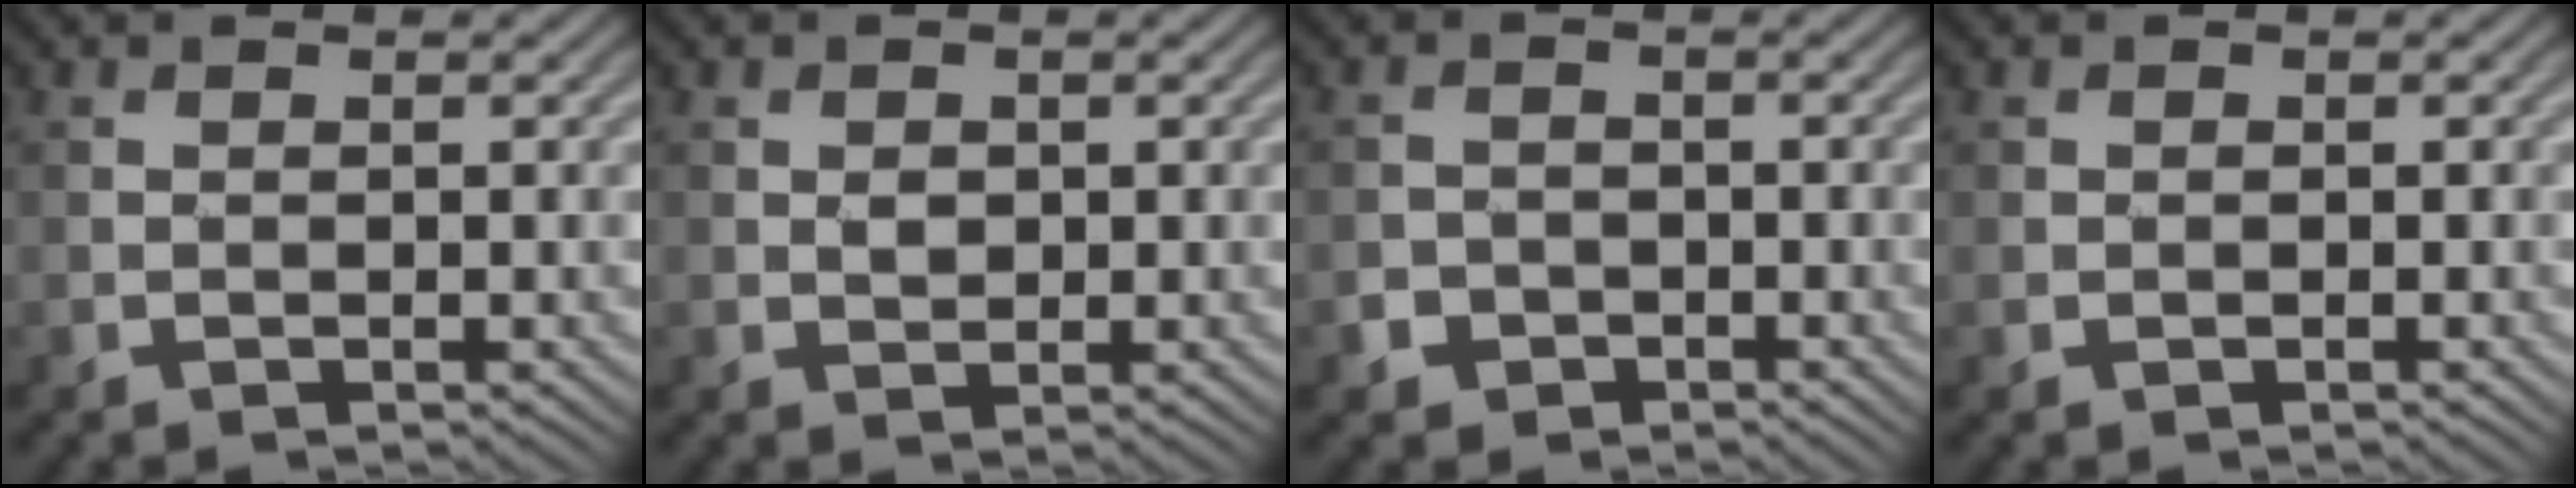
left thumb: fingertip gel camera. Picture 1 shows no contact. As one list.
[{"total": 1.3, "force": [0.3, 1.1, 0.7], "torque": [-0.016, -0.004, 0.006]}, {"total": 2.4, "force": [-1.4, 1.9, 0.5], "torque": [-0.002, -0.001, -0.029]}, {"total": 0.6, "force": [0.0, 0.6, 0.0], "torque": [0.004, -0.004, -0.002]}]